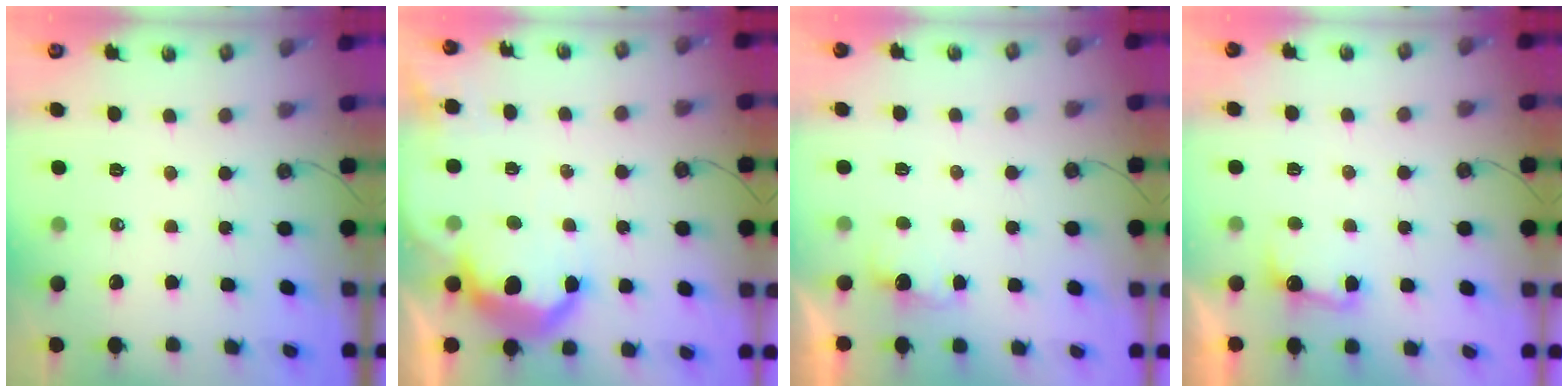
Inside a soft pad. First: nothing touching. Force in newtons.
{"total": 11.1, "press": 11.0, "slide": 0.6}
{"total": 2.5, "press": 2.3, "slide": 0.9}
{"total": 3.1, "press": 3.0, "slide": 1.0}